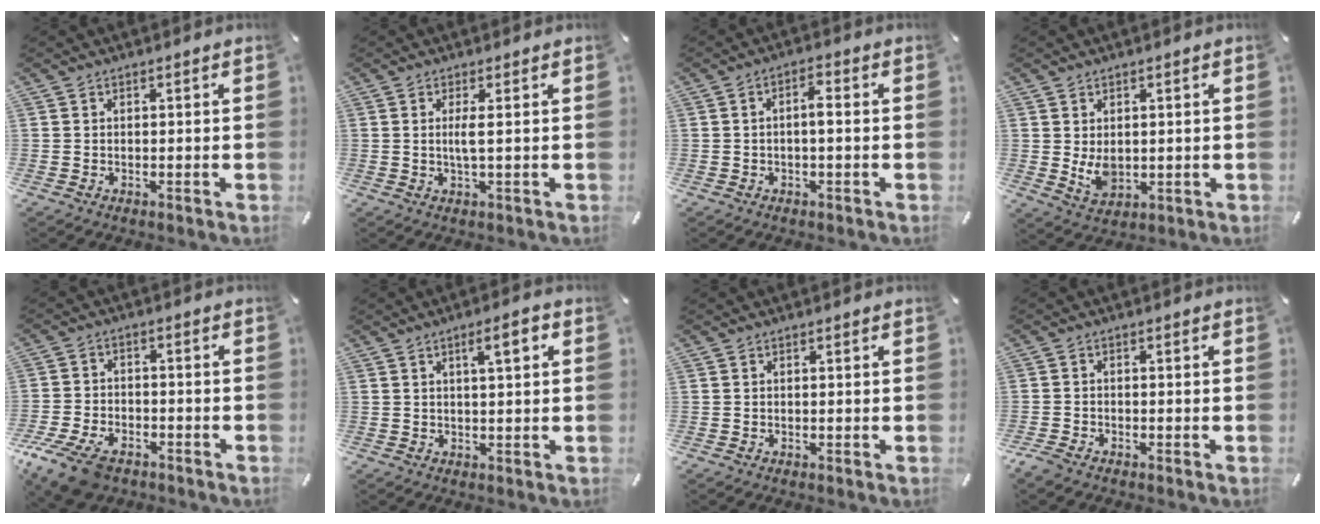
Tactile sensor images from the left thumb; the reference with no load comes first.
{"total": 3.5, "force": [0.4, 0.3, 3.5], "torque": [-0.068, -0.006, 0.005]}
{"total": 3.3, "force": [-0.5, 1.3, 3.0], "torque": [-0.056, 0.011, -0.011]}
{"total": 5.3, "force": [0.5, 4.1, 3.4], "torque": [-0.065, -0.009, 0.009]}
{"total": 10.1, "force": [-6.7, 5.4, 5.2], "torque": [-0.112, 0.030, -0.123]}
{"total": 5.0, "force": [2.0, 1.0, 4.4], "torque": [-0.067, -0.005, 0.025]}
{"total": 0.0}
{"total": 2.1, "force": [-1.8, 0.7, 0.8], "torque": [-0.026, 0.003, -0.039]}